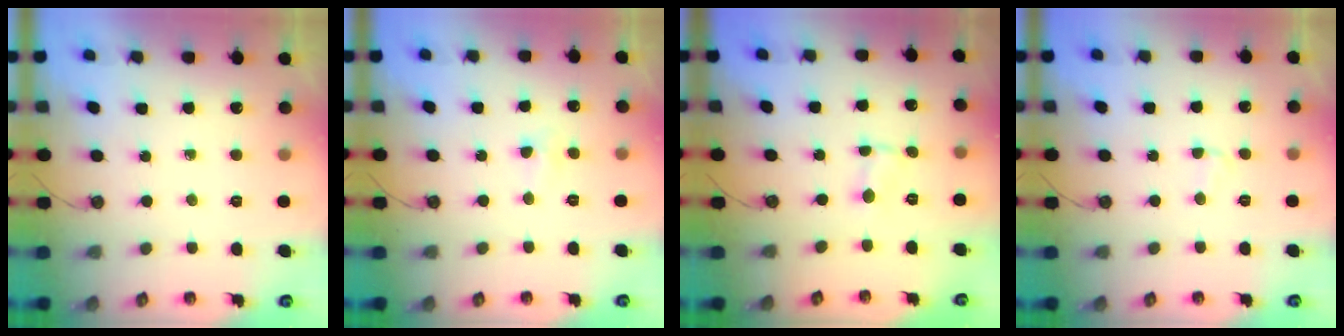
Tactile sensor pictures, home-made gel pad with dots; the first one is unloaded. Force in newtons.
{"total": 3.8, "press": 3.7, "slide": 0.6}
{"total": 0.7, "press": 0.7, "slide": 0.1}
{"total": 2.3, "press": 2.3, "slide": 0.5}